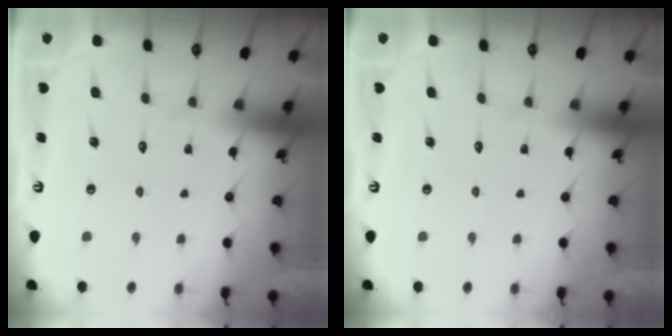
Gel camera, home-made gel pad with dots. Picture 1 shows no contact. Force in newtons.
{"total": 0.0}